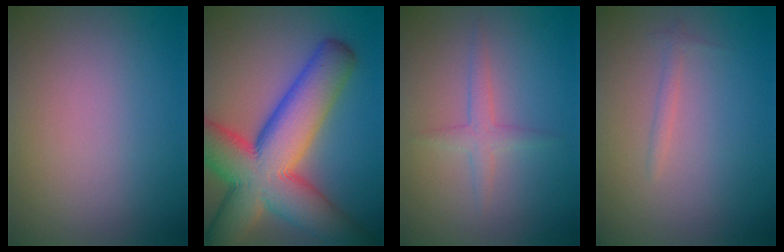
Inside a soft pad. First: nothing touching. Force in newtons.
{"total": 14.5, "press": 14.5, "slide": 0.7}
{"total": 1.7, "press": 1.7, "slide": 0.0}
{"total": 0.8, "press": 0.8, "slide": 0.0}